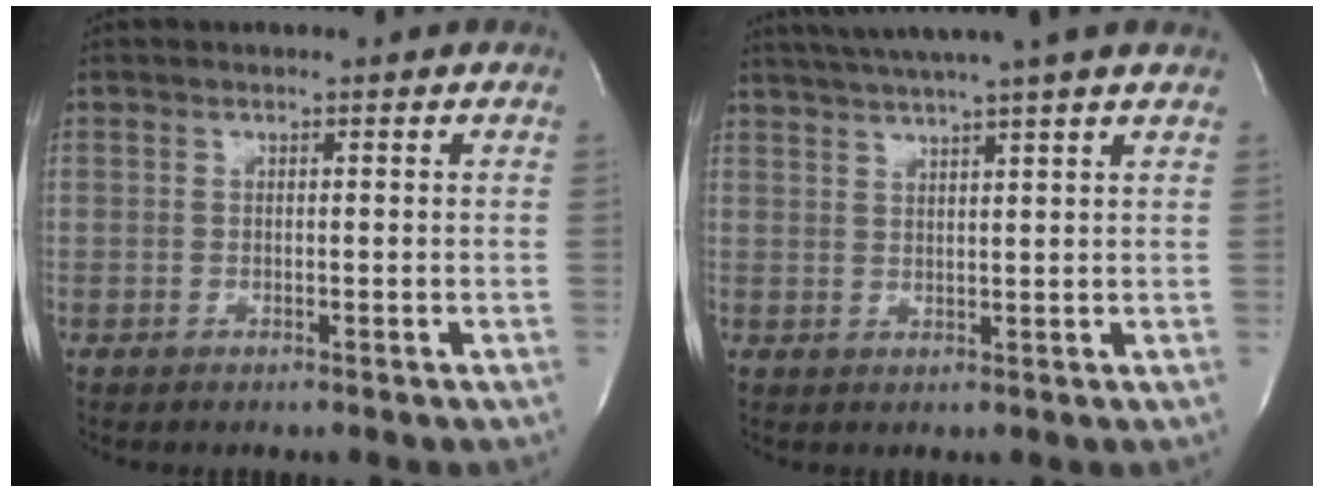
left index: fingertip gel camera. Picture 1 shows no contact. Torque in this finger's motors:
{"motor_torque": [0.45, -0.48, 0.29, 0.10]}